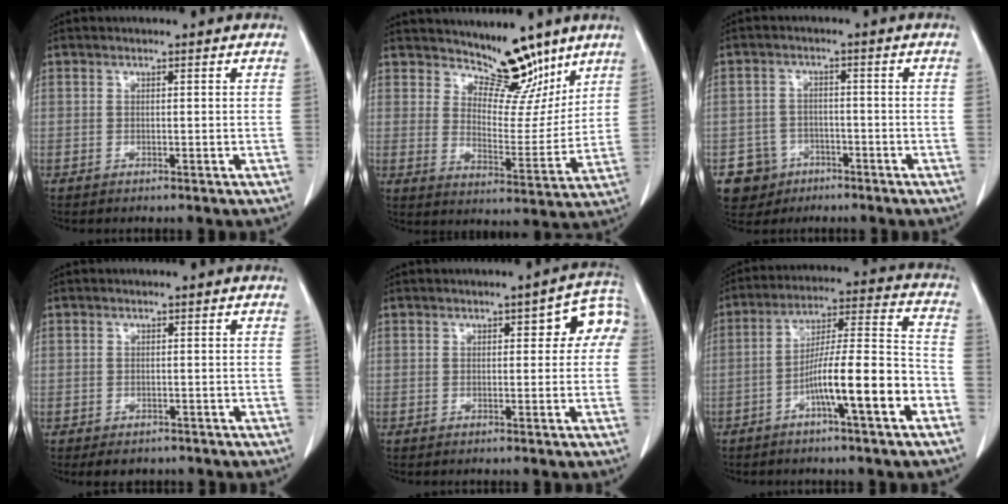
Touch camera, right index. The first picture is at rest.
{"total": 9.8, "force": [8.0, 3.8, 4.0], "torque": [-0.043, -0.015, 0.131]}
{"total": 6.0, "force": [-3.2, 5.1, 0.5], "torque": [-0.008, 0.009, -0.048]}
{"total": 2.9, "force": [-2.1, 1.9, 0.8], "torque": [-0.004, 0.001, -0.025]}
{"total": 5.7, "force": [1.3, 2.5, 5.0], "torque": [-0.048, 0.030, 0.011]}
{"total": 13.0, "force": [-5.6, 0.6, 11.7], "torque": [-0.197, 0.016, -0.089]}